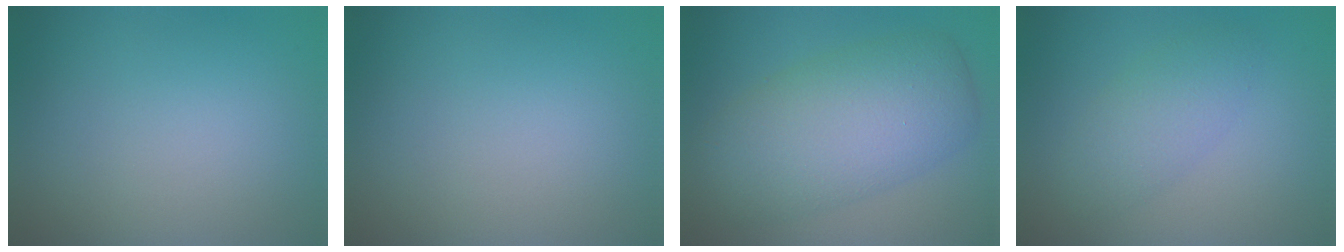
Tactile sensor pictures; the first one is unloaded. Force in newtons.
{"total": 0.0}
{"total": 8.4, "press": 8.4, "slide": 0.4}
{"total": 3.0, "press": 3.0, "slide": 0.0}